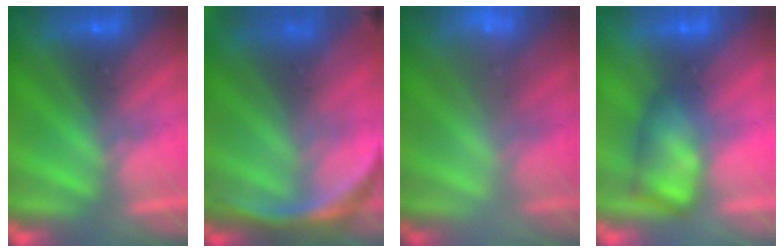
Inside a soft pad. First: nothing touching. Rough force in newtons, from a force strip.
{"total": 11.3}
{"total": 2.3}
{"total": 4.7}